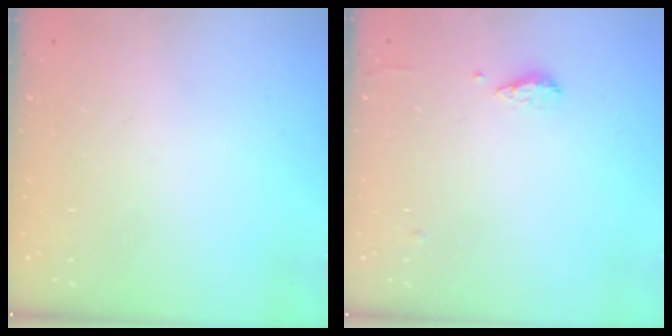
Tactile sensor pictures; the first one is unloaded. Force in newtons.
{"total": 6.1, "press": 6.0, "slide": 0.7}